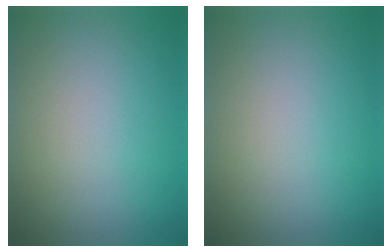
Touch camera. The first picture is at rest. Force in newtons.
{"total": 0.0}